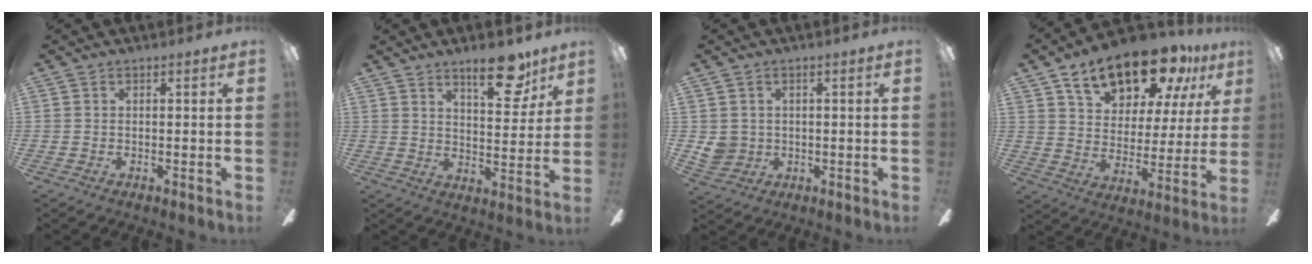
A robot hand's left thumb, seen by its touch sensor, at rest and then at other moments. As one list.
[{"total": 12.8, "force": [8.7, 5.0, 8.0], "torque": [-0.094, -0.045, 0.141]}, {"total": 4.4, "force": [0.6, 4.2, 1.1], "torque": [-0.027, 0.006, 0.014]}, {"total": 18.1, "force": [13.0, 8.7, 9.1], "torque": [-0.150, -0.070, 0.226]}]